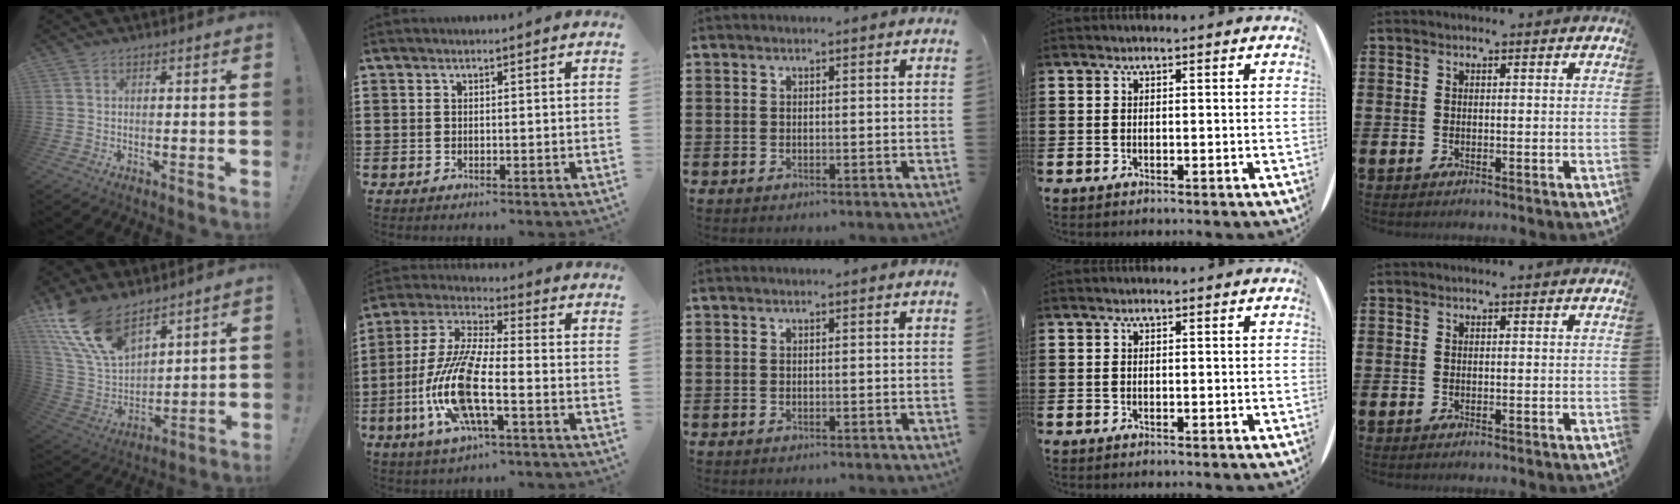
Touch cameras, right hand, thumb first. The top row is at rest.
{"thumb": {"total": 17.4, "force": [12.5, 8.2, 8.9], "torque": [-0.201, -0.076, 0.239]}, "index": {"total": 13.0, "force": [-4.6, 3.2, 11.7], "torque": [-0.269, -0.022, -0.091]}}